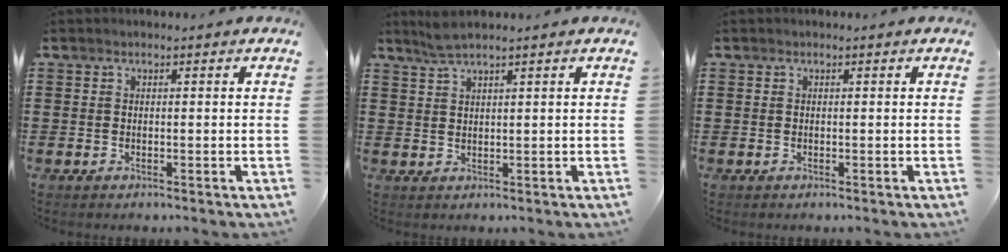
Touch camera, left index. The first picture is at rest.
{"total": 2.4, "force": [2.0, -0.1, 1.4], "torque": [-0.032, 0.003, 0.036]}
{"total": 0.0}